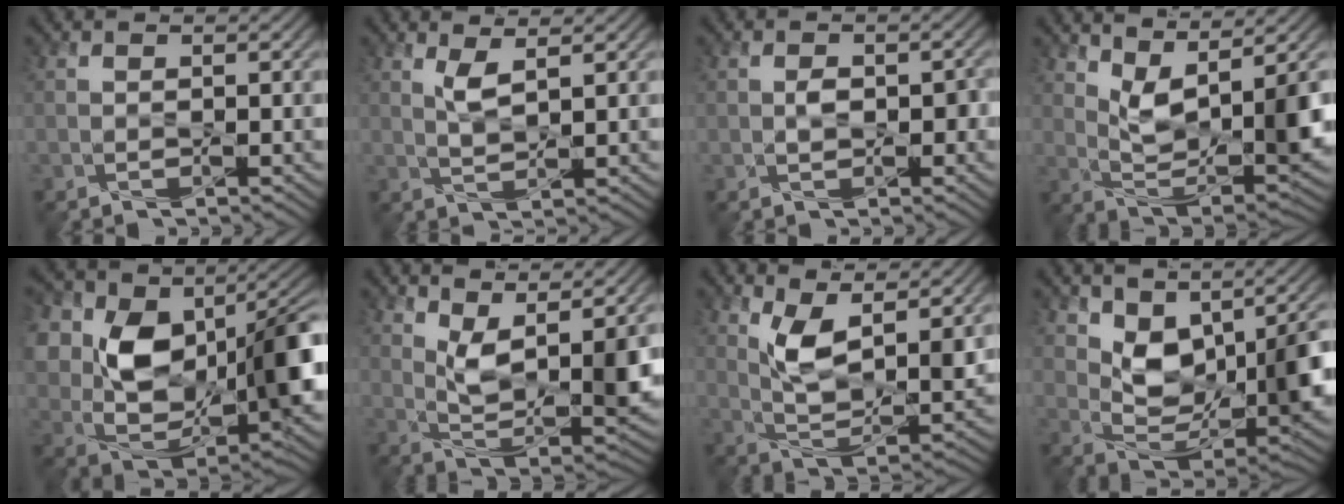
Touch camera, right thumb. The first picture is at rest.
{"total": 2.8, "force": [1.6, 0.6, 2.3], "torque": [-0.054, -0.002, 0.034]}
{"total": 2.3, "force": [-0.2, 1.4, 1.8], "torque": [-0.032, -0.003, -0.002]}
{"total": 8.6, "force": [4.1, 3.1, 6.9], "torque": [-0.134, -0.007, 0.086]}
{"total": 15.2, "force": [1.7, 10.5, 10.9], "torque": [-0.169, -0.012, 0.041]}
{"total": 8.5, "force": [4.2, 3.0, 6.8], "torque": [-0.131, -0.007, 0.086]}
{"total": 8.5, "force": [4.1, 3.5, 6.6], "torque": [-0.135, -0.012, 0.083]}
{"total": 9.3, "force": [3.6, 4.9, 7.0], "torque": [-0.126, -0.016, 0.072]}